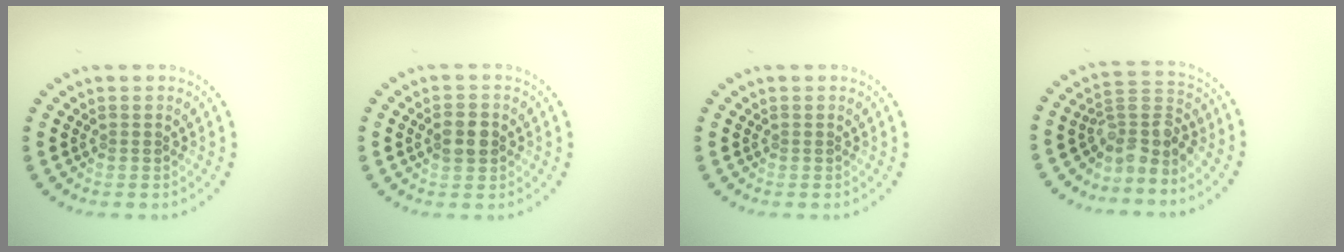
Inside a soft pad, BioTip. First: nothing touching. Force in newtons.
{"total": 2.8, "press": 2.8, "slide": 0.1}
{"total": 0.0}
{"total": 3.8, "press": 2.8, "slide": 2.5}